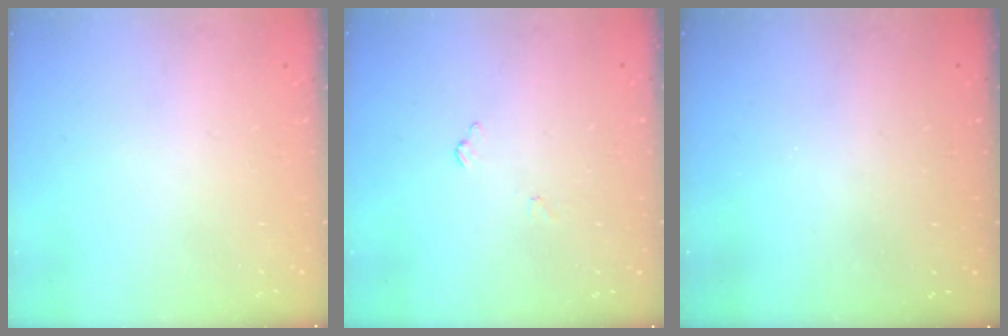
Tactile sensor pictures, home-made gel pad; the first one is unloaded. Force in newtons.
{"total": 5.5, "press": 5.5, "slide": 0.5}
{"total": 3.2, "press": 3.2, "slide": 0.1}